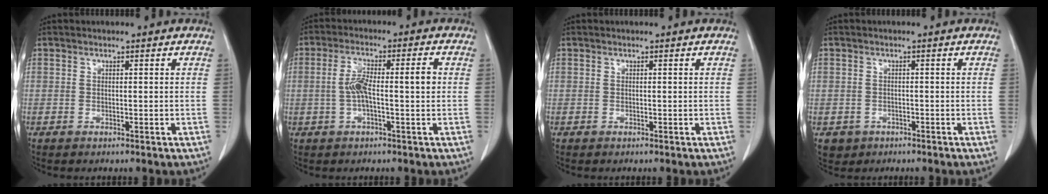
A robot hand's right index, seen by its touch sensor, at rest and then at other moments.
{"total": 6.7, "force": [-0.2, 1.1, 6.6], "torque": [-0.130, 0.018, -0.005]}
{"total": 0.0}
{"total": 2.6, "force": [-1.1, 2.3, 0.2], "torque": [-0.001, 0.007, -0.014]}